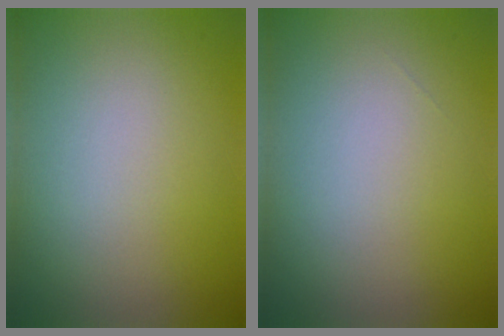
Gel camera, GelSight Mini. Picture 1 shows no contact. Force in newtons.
{"total": 0.0}